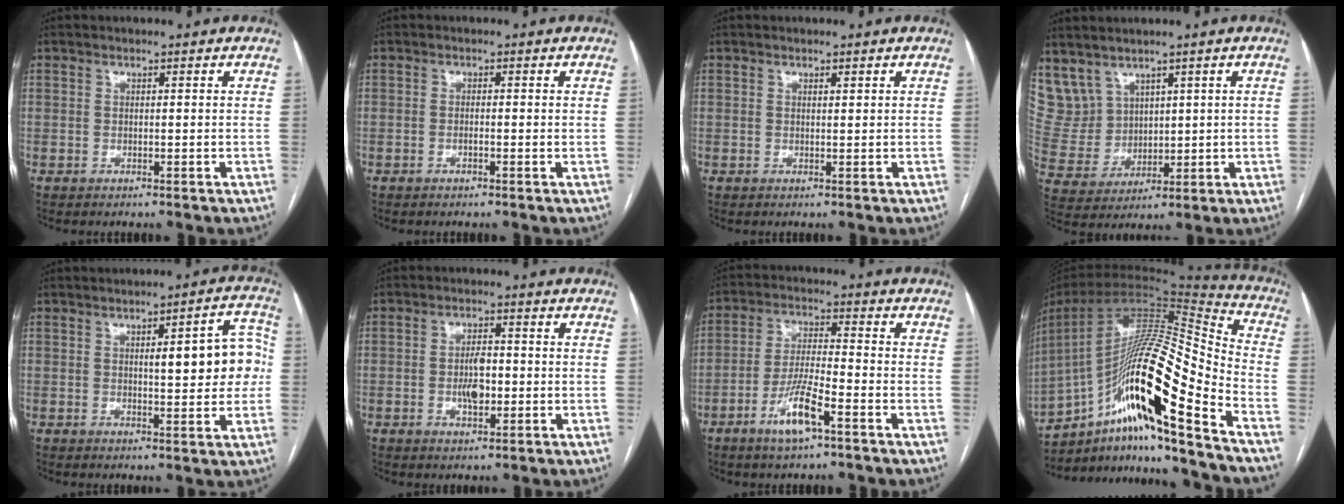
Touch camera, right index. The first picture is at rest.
{"total": 1.0, "force": [-0.3, 0.1, 1.0], "torque": [-0.016, 0.001, -0.005]}
{"total": 0.6, "force": [0.4, 0.1, 0.4], "torque": [-0.007, -0.002, 0.005]}
{"total": 9.5, "force": [6.1, 7.0, 2.2], "torque": [-0.069, 0.030, 0.151]}
{"total": 9.7, "force": [0.9, 2.6, 9.3], "torque": [-0.110, 0.024, 0.011]}
{"total": 4.4, "force": [-0.7, 1.9, 3.9], "torque": [-0.070, 0.001, -0.010]}
{"total": 8.1, "force": [-4.4, 1.0, 6.7], "torque": [-0.135, -0.007, -0.083]}
{"total": 25.4, "force": [-13.0, 2.1, 21.7], "torque": [-0.380, -0.002, -0.229]}